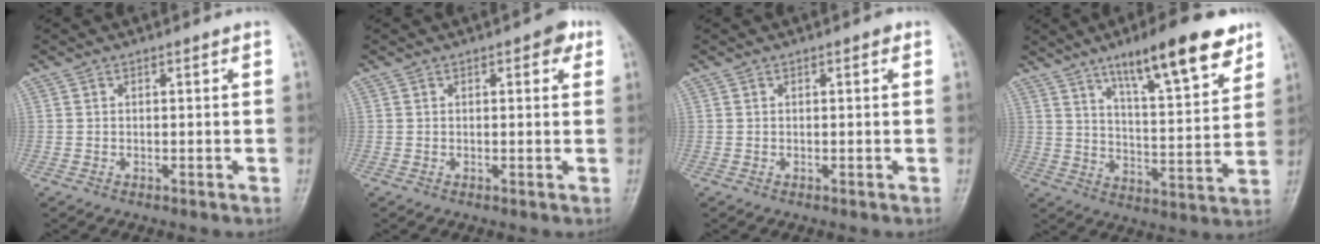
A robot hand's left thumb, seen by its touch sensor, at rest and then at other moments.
{"total": 3.1, "force": [1.5, 1.4, 2.4], "torque": [-0.017, 0.000, 0.012]}
{"total": 0.8, "force": [0.3, 0.3, 0.6], "torque": [-0.008, 0.001, 0.001]}
{"total": 17.5, "force": [11.1, 4.4, 12.8], "torque": [-0.167, -0.053, 0.176]}